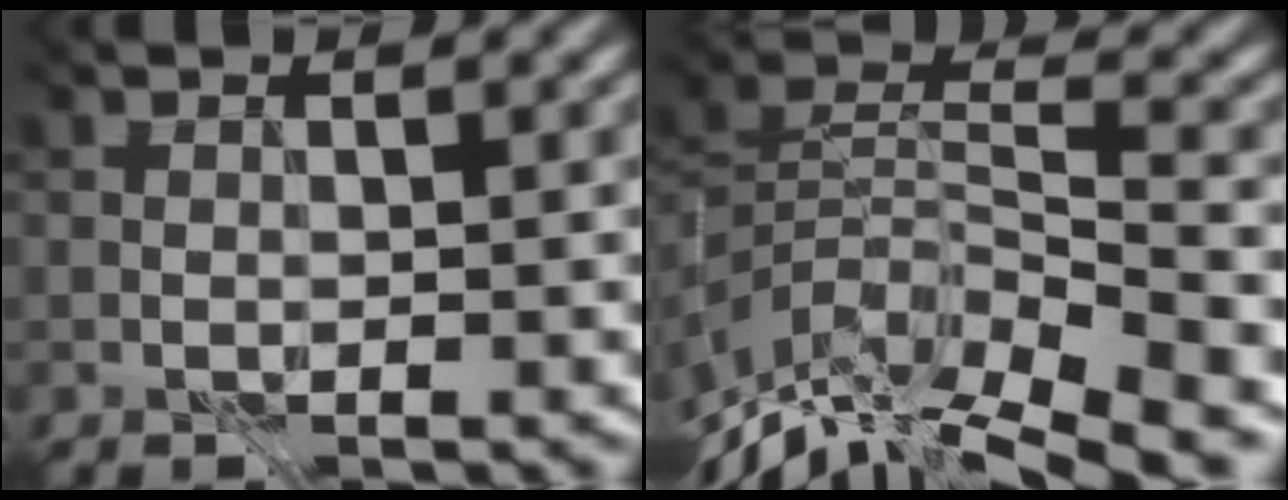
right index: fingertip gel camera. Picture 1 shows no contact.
{"total": 10.3, "force": [-9.3, 0.7, 4.2], "torque": [-0.089, -0.008, -0.141]}